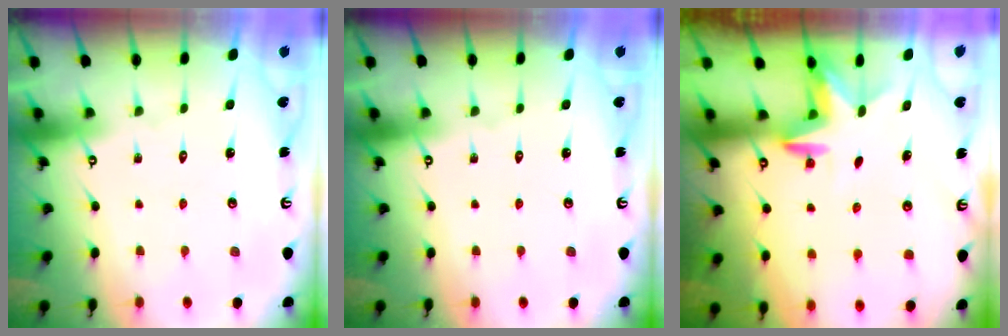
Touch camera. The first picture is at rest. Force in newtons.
{"total": 0.0}
{"total": 2.7, "press": 2.7, "slide": 0.2}